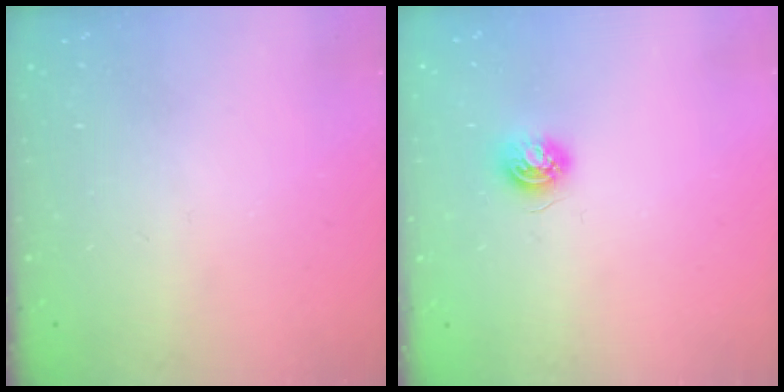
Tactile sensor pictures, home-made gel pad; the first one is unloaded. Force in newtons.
{"total": 4.5, "press": 4.5, "slide": 0.6}